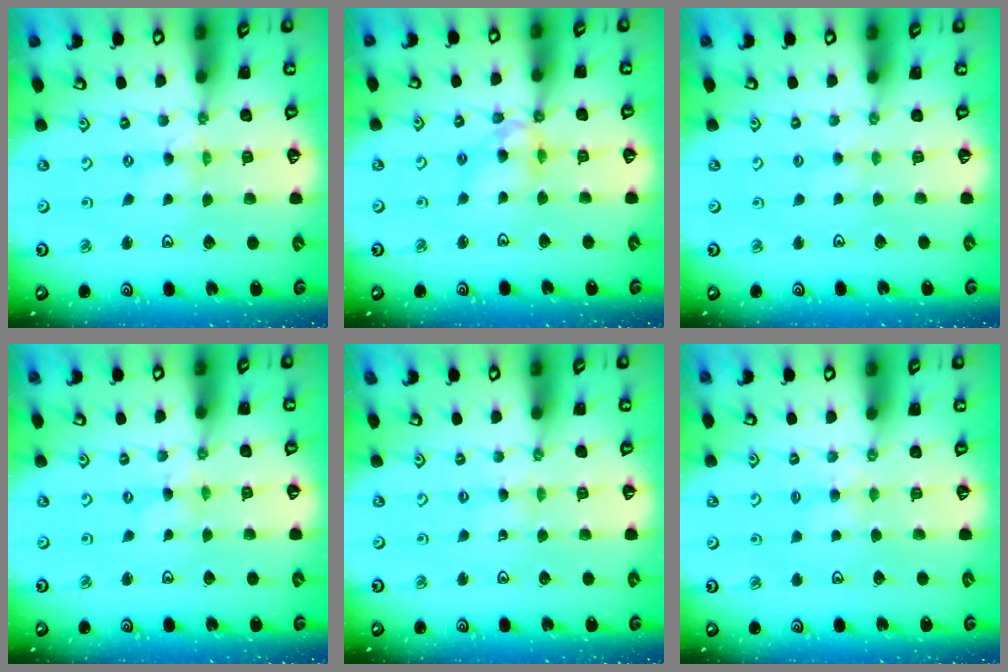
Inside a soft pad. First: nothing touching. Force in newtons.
{"total": 11.3, "press": 11.3, "slide": 1.3}
{"total": 1.8, "press": 1.8, "slide": 0.3}
{"total": 0.0}
{"total": 1.1, "press": 1.1, "slide": 0.2}
{"total": 3.9, "press": 3.9, "slide": 0.4}